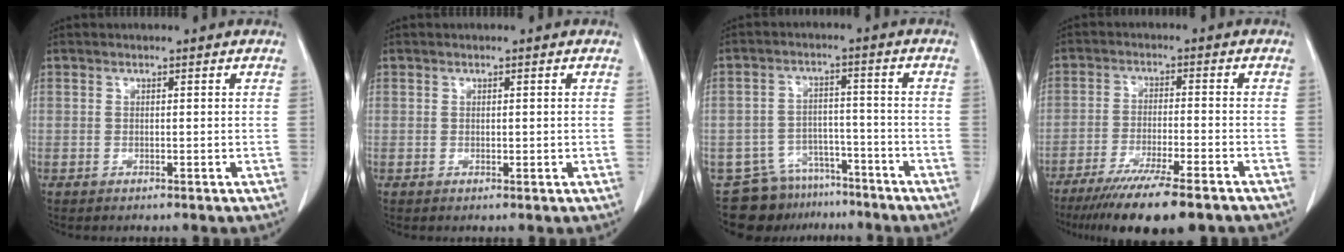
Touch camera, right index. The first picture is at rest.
{"total": 0.5, "force": [0.0, 0.3, 0.4], "torque": [-0.007, -0.001, 0.005]}
{"total": 10.0, "force": [-8.0, 5.8, 1.2], "torque": [-0.014, 0.023, -0.120]}
{"total": 14.2, "force": [-11.1, 1.4, 8.8], "torque": [-0.133, -0.034, -0.174]}